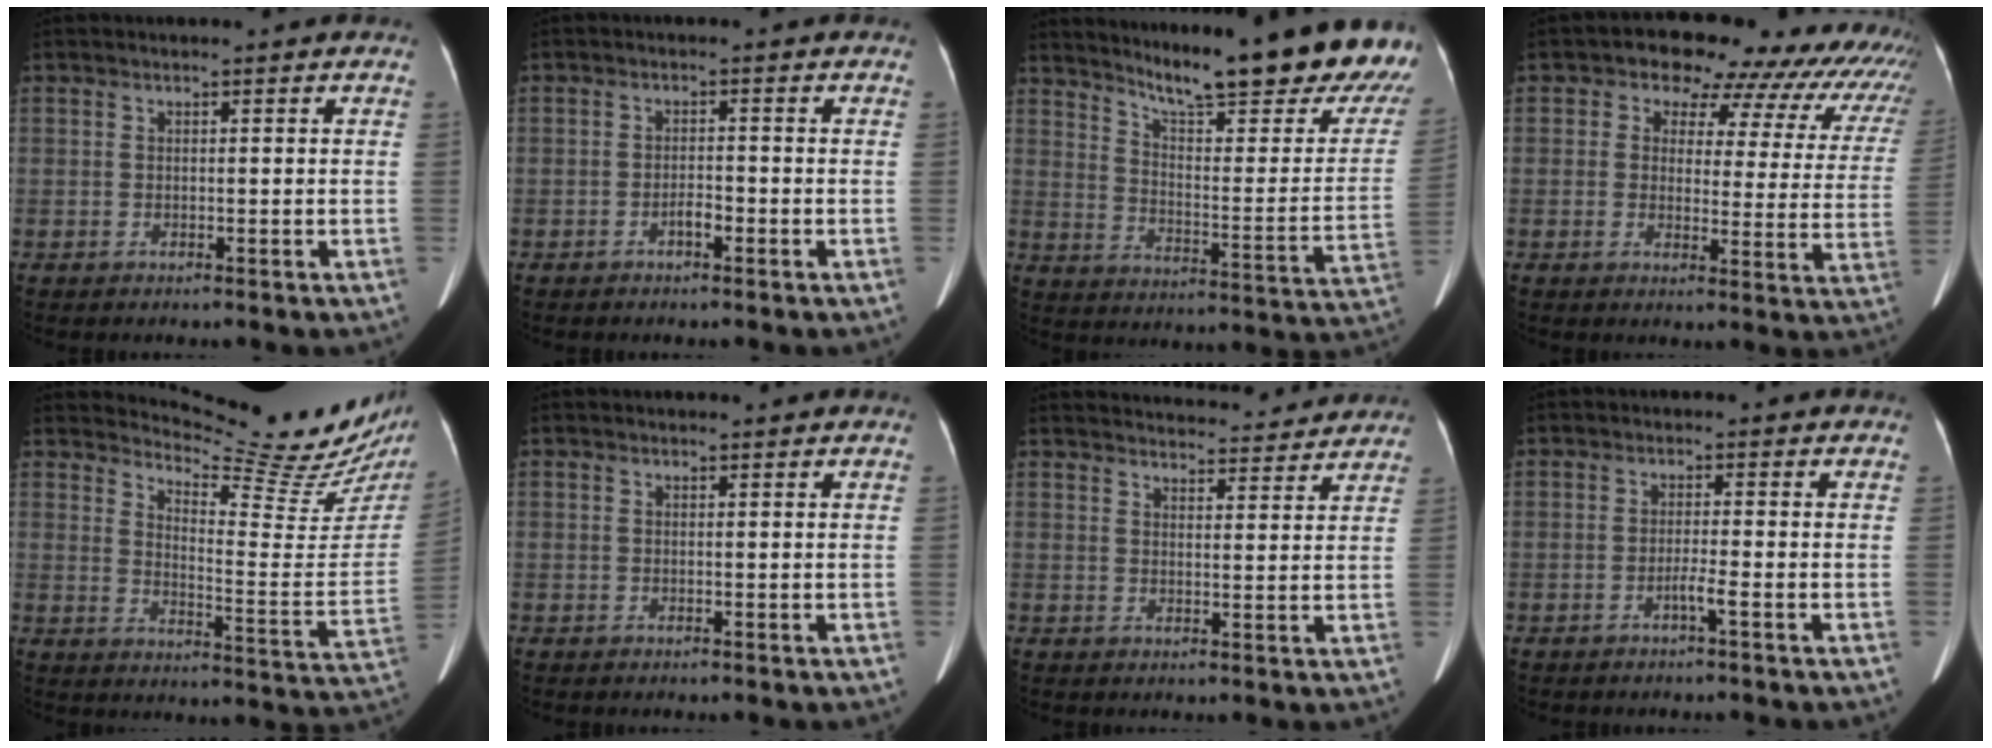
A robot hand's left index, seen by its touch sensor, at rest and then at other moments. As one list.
[{"total": 1.6, "force": [-1.4, 0.2, 0.9], "torque": [-0.009, -0.005, -0.020]}, {"total": 26.2, "force": [22.7, 1.0, 13.0], "torque": [-0.190, -0.112, 0.297]}, {"total": 18.7, "force": [14.9, 8.8, 7.3], "torque": [-0.060, -0.020, 0.139]}, {"total": 18.7, "force": [17.6, 1.8, 5.8], "torque": [-0.080, -0.111, 0.211]}, {"total": 0.9, "force": [0.8, 0.0, 0.3], "torque": [-0.006, -0.003, 0.012]}, {"total": 17.1, "force": [16.5, 2.7, 3.5], "torque": [-0.036, 0.002, 0.205]}, {"total": 1.8, "force": [-1.3, -0.6, 1.0], "torque": [-0.013, -0.008, -0.021]}]